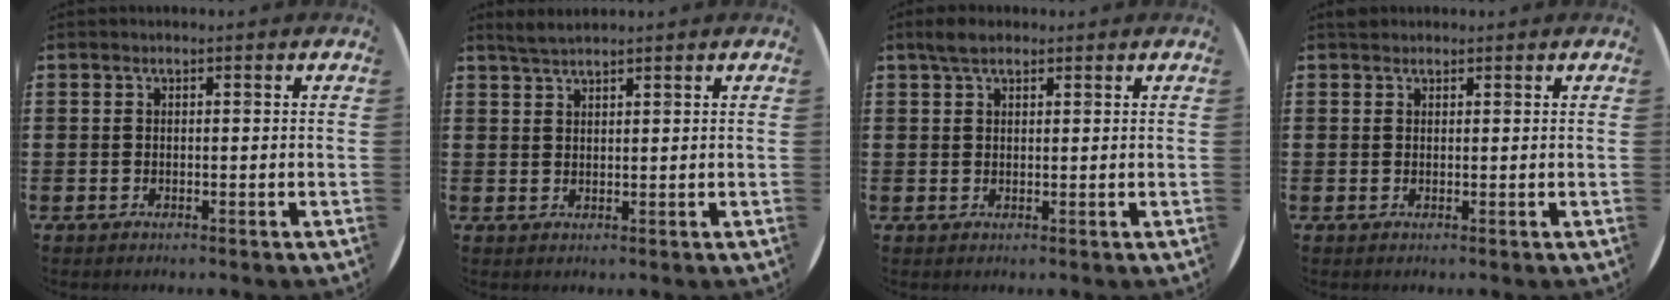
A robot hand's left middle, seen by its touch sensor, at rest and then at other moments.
{"total": 2.1, "force": [2.0, 0.1, 0.7], "torque": [-0.015, 0.003, 0.037]}
{"total": 2.7, "force": [2.1, 1.1, 1.3], "torque": [-0.022, 0.005, 0.037]}
{"total": 0.9, "force": [0.8, 0.3, 0.0], "torque": [0.007, -0.001, 0.014]}